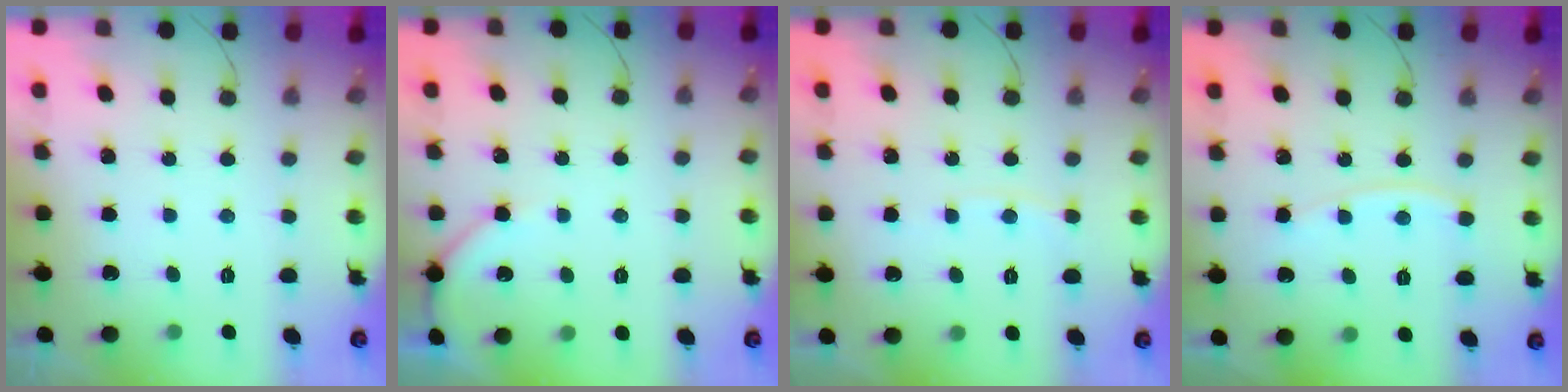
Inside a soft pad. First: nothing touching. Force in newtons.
{"total": 4.0, "press": 3.9, "slide": 0.7}
{"total": 2.8, "press": 2.7, "slide": 0.4}
{"total": 4.4, "press": 4.4, "slide": 0.2}